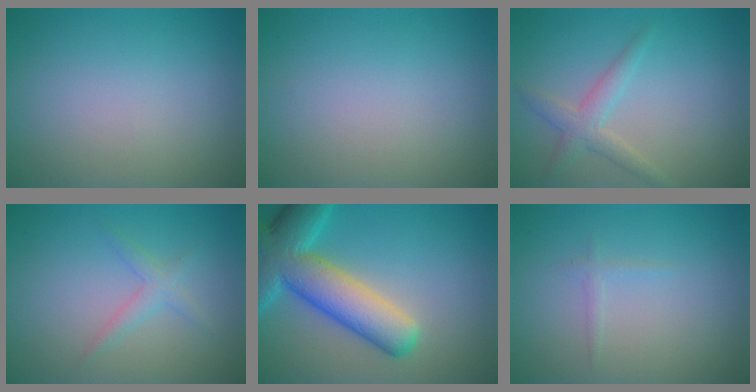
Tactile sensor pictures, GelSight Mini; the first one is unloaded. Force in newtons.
{"total": 0.0}
{"total": 2.4, "press": 2.4, "slide": 0.1}
{"total": 1.6, "press": 1.6, "slide": 0.1}
{"total": 9.7, "press": 9.6, "slide": 0.5}
{"total": 0.7, "press": 0.7, "slide": 0.1}